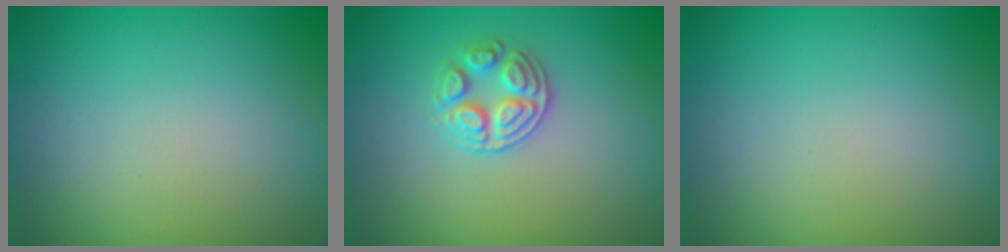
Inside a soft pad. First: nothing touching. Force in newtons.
{"total": 2.8, "press": 2.7, "slide": 0.7}
{"total": 0.0}